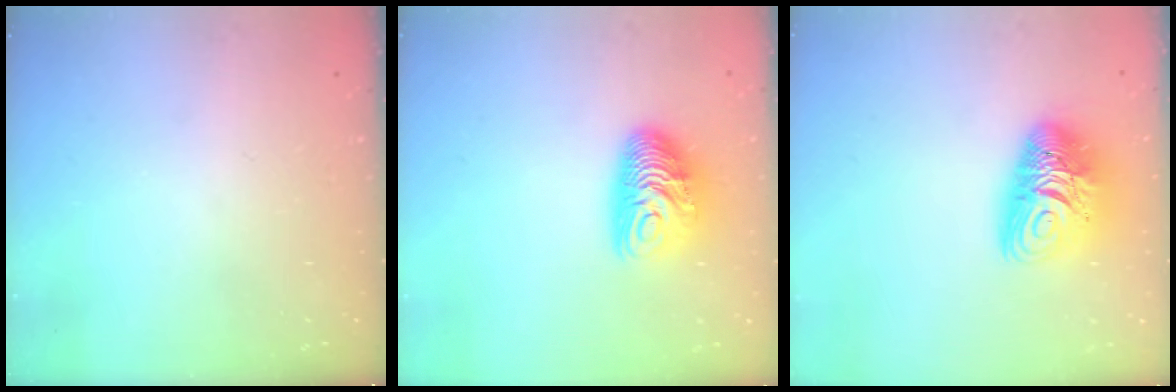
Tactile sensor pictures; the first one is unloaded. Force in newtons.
{"total": 11.0, "press": 11.0, "slide": 0.4}
{"total": 12.7, "press": 12.6, "slide": 1.3}